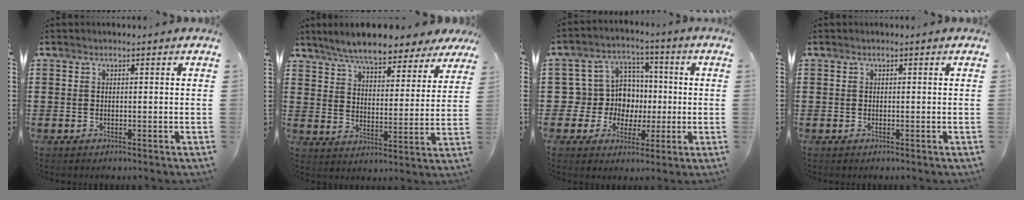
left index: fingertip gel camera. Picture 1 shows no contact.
{"total": 6.4, "force": [6.1, 0.6, 1.9], "torque": [-0.066, -0.030, 0.106]}
{"total": 8.6, "force": [0.1, 8.3, 2.3], "torque": [-0.080, 0.007, 0.007]}
{"total": 0.0}